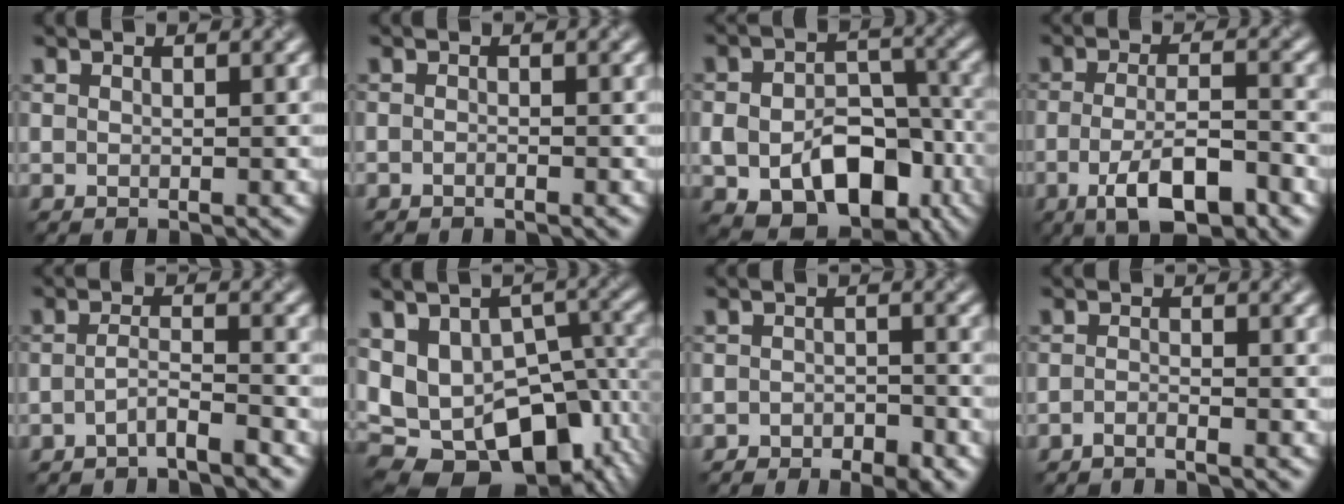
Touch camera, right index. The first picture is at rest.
{"total": 1.0, "force": [-1.0, 0.0, 0.0], "torque": [-0.003, -0.001, -0.011]}
{"total": 10.0, "force": [-4.1, 6.4, 6.5], "torque": [-0.119, -0.010, -0.043]}
{"total": 5.6, "force": [-3.1, 1.3, 4.5], "torque": [-0.085, 0.002, -0.042]}
{"total": 2.6, "force": [-2.4, 0.0, 1.1], "torque": [-0.019, 0.010, -0.042]}
{"total": 13.4, "force": [-2.8, 8.7, 9.8], "torque": [-0.165, -0.016, -0.001]}
{"total": 3.5, "force": [-3.3, 0.7, 0.9], "torque": [-0.015, 0.003, -0.040]}
{"total": 1.7, "force": [-1.7, -0.1, 0.0], "torque": [-0.001, 0.003, -0.027]}